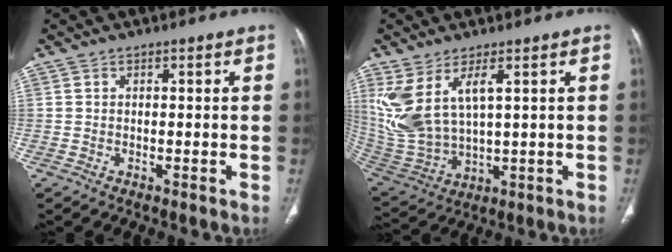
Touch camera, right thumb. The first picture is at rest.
{"total": 12.9, "force": [4.7, 5.6, 10.7], "torque": [-0.237, -0.025, 0.117]}